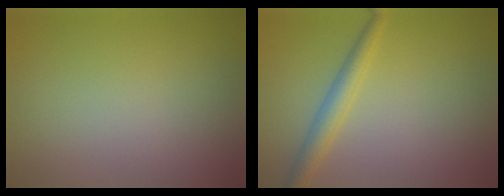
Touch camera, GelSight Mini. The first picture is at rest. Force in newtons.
{"total": 2.5, "press": 2.5, "slide": 0.1}